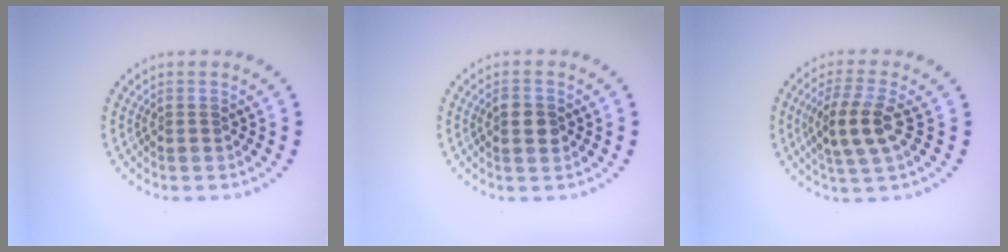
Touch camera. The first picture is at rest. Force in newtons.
{"total": 1.7, "press": 1.7, "slide": 0.2}
{"total": 3.8, "press": 3.4, "slide": 1.7}